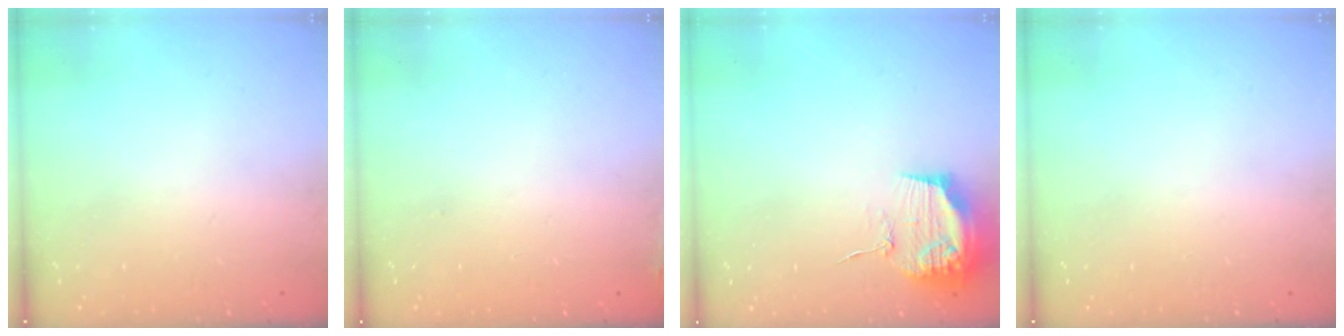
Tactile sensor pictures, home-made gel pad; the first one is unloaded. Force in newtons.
{"total": 6.3, "press": 5.9, "slide": 2.1}
{"total": 15.6, "press": 15.6, "slide": 0.1}
{"total": 0.0}